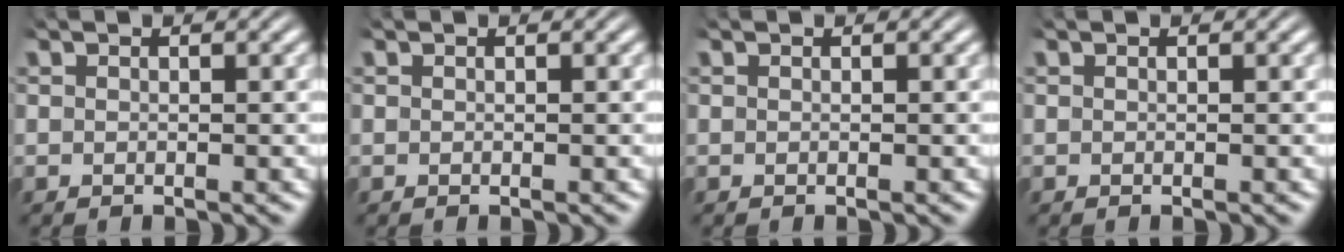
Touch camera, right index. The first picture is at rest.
{"total": 0.0}
{"total": 0.0}
{"total": 0.0}